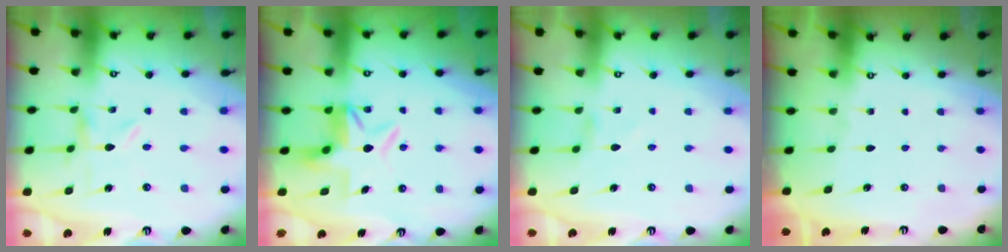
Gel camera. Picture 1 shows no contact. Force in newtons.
{"total": 6.0, "press": 5.8, "slide": 1.7}
{"total": 2.5, "press": 2.5, "slide": 0.4}
{"total": 0.0}